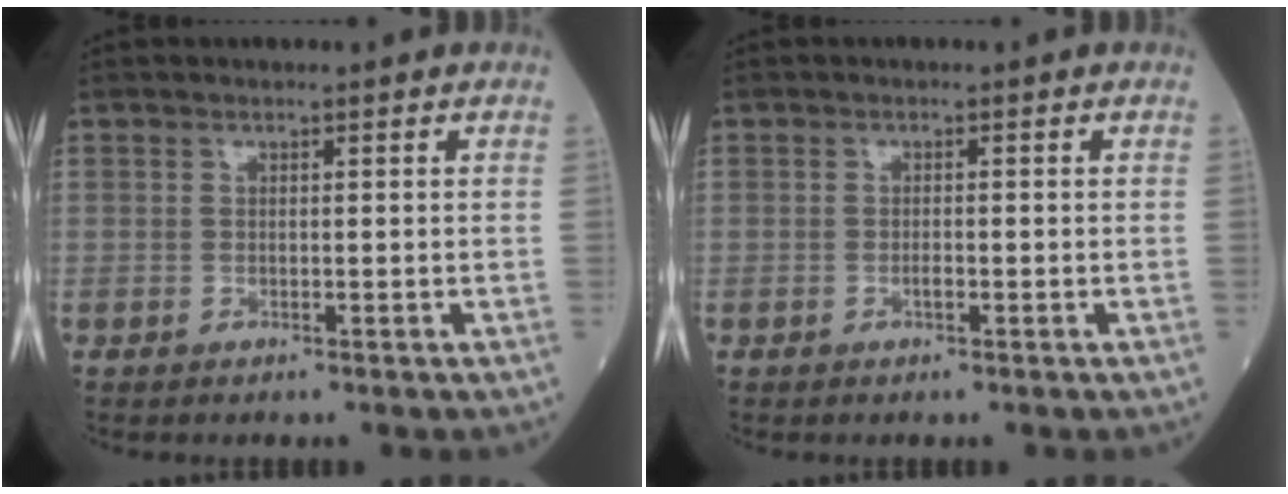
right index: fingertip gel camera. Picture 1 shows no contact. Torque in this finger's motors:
{"motor_torque": [0.07, -0.03, 0.12, 0.03]}